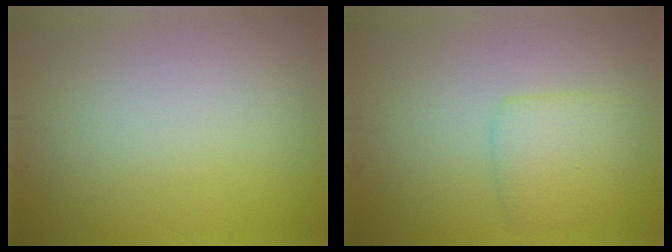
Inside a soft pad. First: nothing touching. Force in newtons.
{"total": 2.8, "press": 2.8, "slide": 0.2}